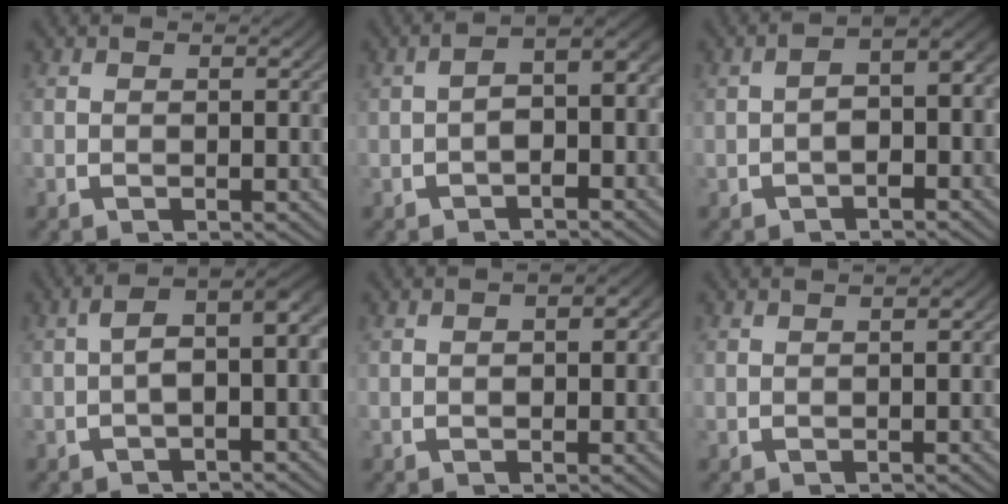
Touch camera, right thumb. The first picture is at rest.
{"total": 4.9, "force": [0.0, 2.9, 4.0], "torque": [-0.048, 0.007, -0.001]}
{"total": 4.2, "force": [-0.1, 2.4, 3.4], "torque": [-0.041, 0.005, -0.001]}
{"total": 6.9, "force": [0.8, 3.6, 5.8], "torque": [-0.078, 0.013, 0.003]}
{"total": 1.7, "force": [0.1, 1.1, 1.2], "torque": [-0.018, -0.012, 0.006]}
{"total": 0.8, "force": [0.3, 0.2, 0.7], "torque": [-0.009, 0.002, 0.006]}